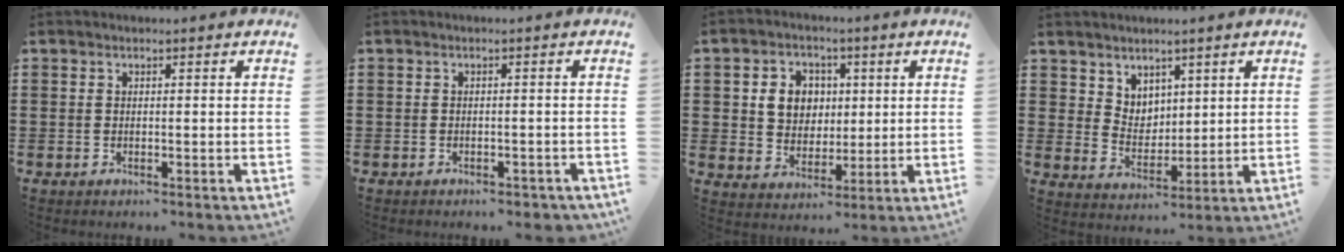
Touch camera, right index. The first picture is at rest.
{"total": 1.1, "force": [-1.0, 0.3, 0.4], "torque": [-0.013, -0.005, -0.019]}
{"total": 6.2, "force": [1.3, 5.6, 2.5], "torque": [-0.059, 0.013, 0.017]}
{"total": 4.7, "force": [3.5, 3.1, 0.1], "torque": [-0.022, -0.002, 0.066]}